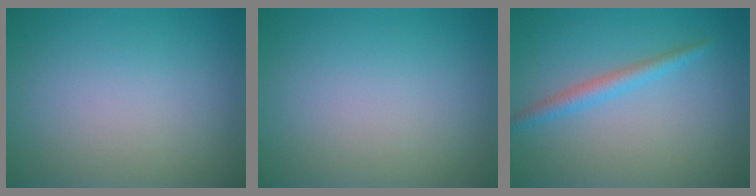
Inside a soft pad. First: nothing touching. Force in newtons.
{"total": 0.0}
{"total": 2.0, "press": 2.0, "slide": 0.1}